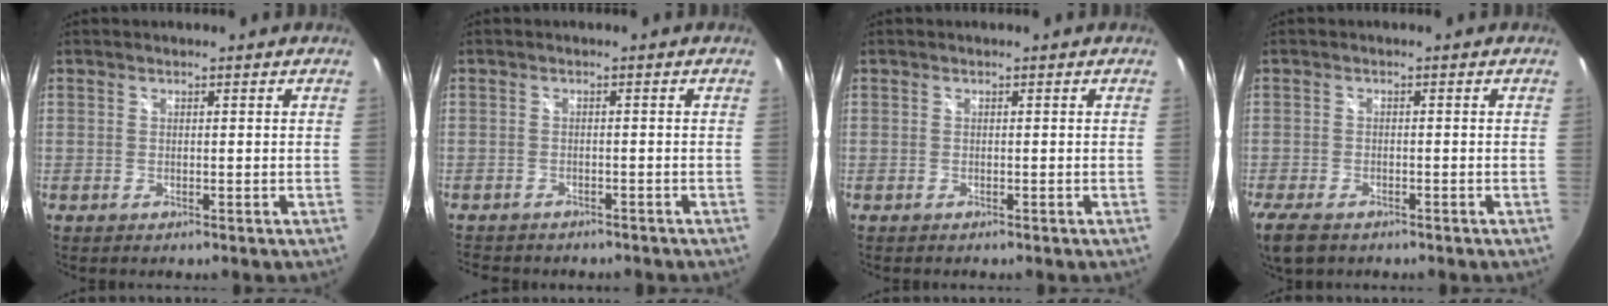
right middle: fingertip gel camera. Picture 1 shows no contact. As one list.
[{"total": 5.7, "force": [-4.9, 2.2, 1.7], "torque": [-0.043, -0.013, -0.071]}, {"total": 0.0}, {"total": 10.1, "force": [-7.9, 3.4, 5.2], "torque": [-0.144, -0.040, -0.149]}]